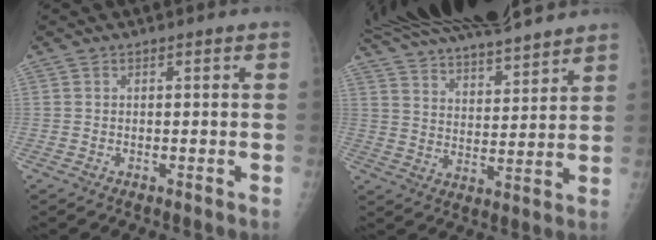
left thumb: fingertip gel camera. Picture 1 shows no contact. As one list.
[{"total": 21.0, "force": [18.4, 4.6, 9.0], "torque": [-0.137, -0.036, 0.299]}]